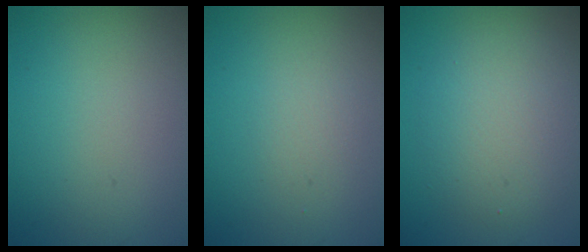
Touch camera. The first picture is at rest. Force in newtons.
{"total": 1.2, "press": 1.2, "slide": 0.0}
{"total": 4.9, "press": 4.9, "slide": 0.2}